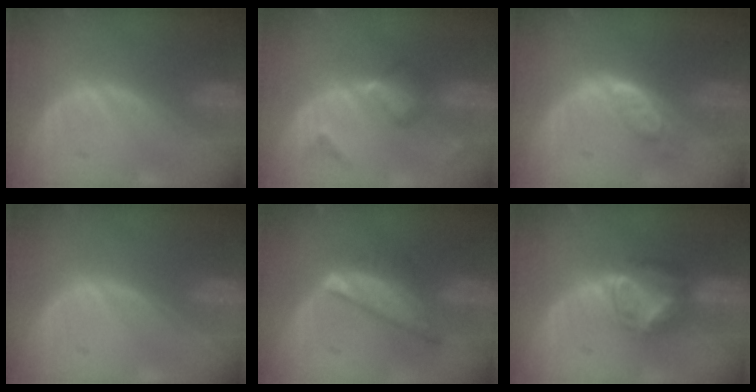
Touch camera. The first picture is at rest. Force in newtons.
{"total": 5.5, "press": 5.0, "slide": 2.2}
{"total": 5.0, "press": 4.6, "slide": 1.9}
{"total": 0.0}
{"total": 7.6, "press": 6.6, "slide": 3.7}
{"total": 6.9, "press": 6.1, "slide": 3.1}